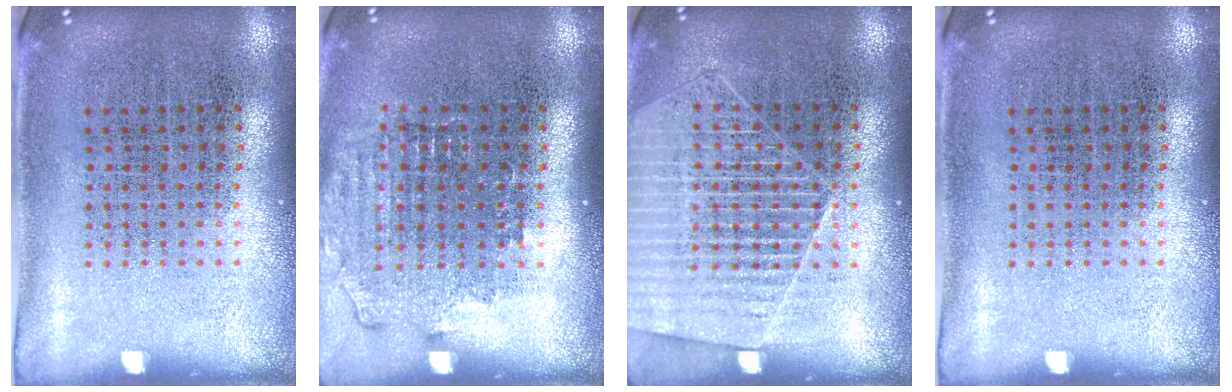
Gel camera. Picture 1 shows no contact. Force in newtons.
{"total": 1.6, "press": 1.4, "slide": 0.6}
{"total": 1.4, "press": 1.3, "slide": 0.5}
{"total": 0.0}